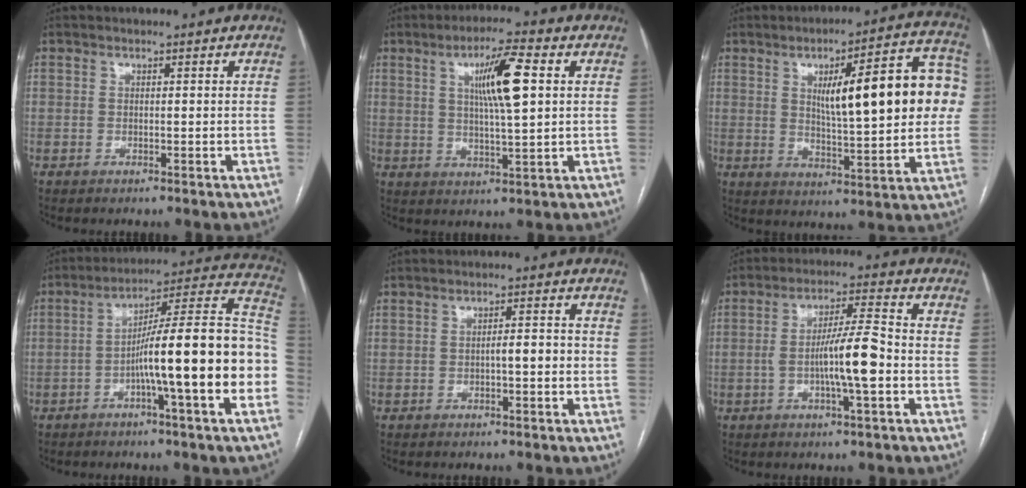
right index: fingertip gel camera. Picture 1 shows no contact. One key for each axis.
{"total": 9.5, "fx": 2.6, "fy": 0.8, "fz": 9.1, "tx": -0.157, "ty": 0.006, "tz": 0.044}
{"total": 18.9, "fx": 3.4, "fy": 3.8, "fz": 18.2, "tx": -0.242, "ty": 0.031, "tz": 0.050}
{"total": 20.2, "fx": -4.2, "fy": 0.3, "fz": 19.8, "tx": -0.232, "ty": 0.037, "tz": -0.061}
{"total": 2.8, "fx": -0.7, "fy": 0.6, "fz": 2.6, "tx": -0.037, "ty": 0.007, "tz": -0.011}
{"total": 8.8, "fx": -1.9, "fy": 0.5, "fz": 8.6, "tx": -0.156, "ty": 0.011, "tz": -0.034}